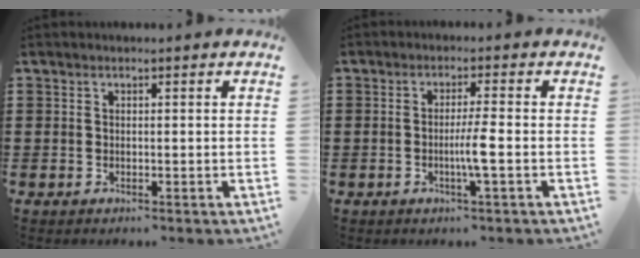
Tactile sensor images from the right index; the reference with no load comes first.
{"total": 3.8, "force": [-0.9, -0.4, 3.7], "torque": [-0.073, -0.011, -0.021]}